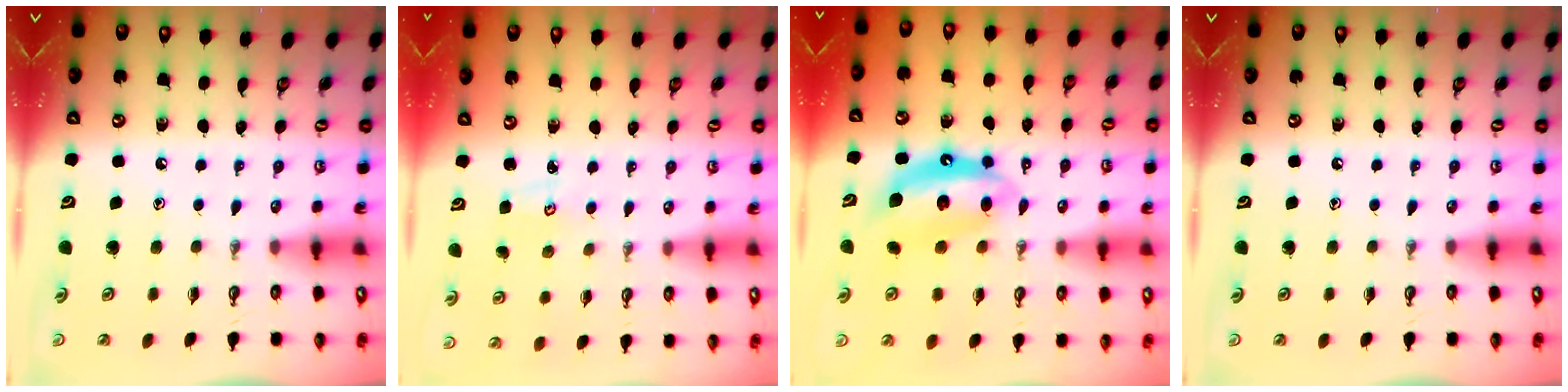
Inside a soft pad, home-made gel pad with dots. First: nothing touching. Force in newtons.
{"total": 2.0, "press": 2.0, "slide": 0.4}
{"total": 10.7, "press": 10.7, "slide": 0.9}
{"total": 0.0}